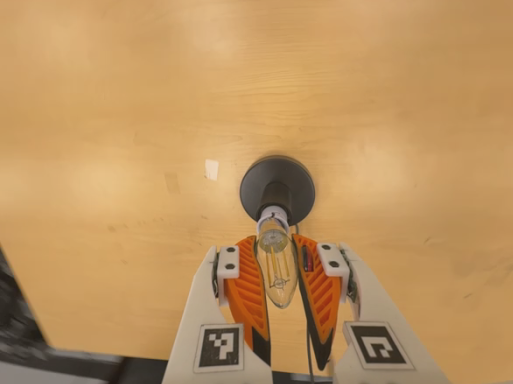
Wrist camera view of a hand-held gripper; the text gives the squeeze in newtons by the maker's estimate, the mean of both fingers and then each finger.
{"total": 25.8, "left": 26.8, "right": 24.8}